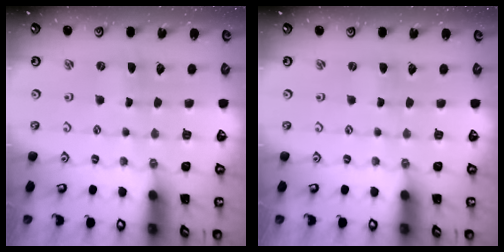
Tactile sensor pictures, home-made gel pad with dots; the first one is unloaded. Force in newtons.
{"total": 0.0}